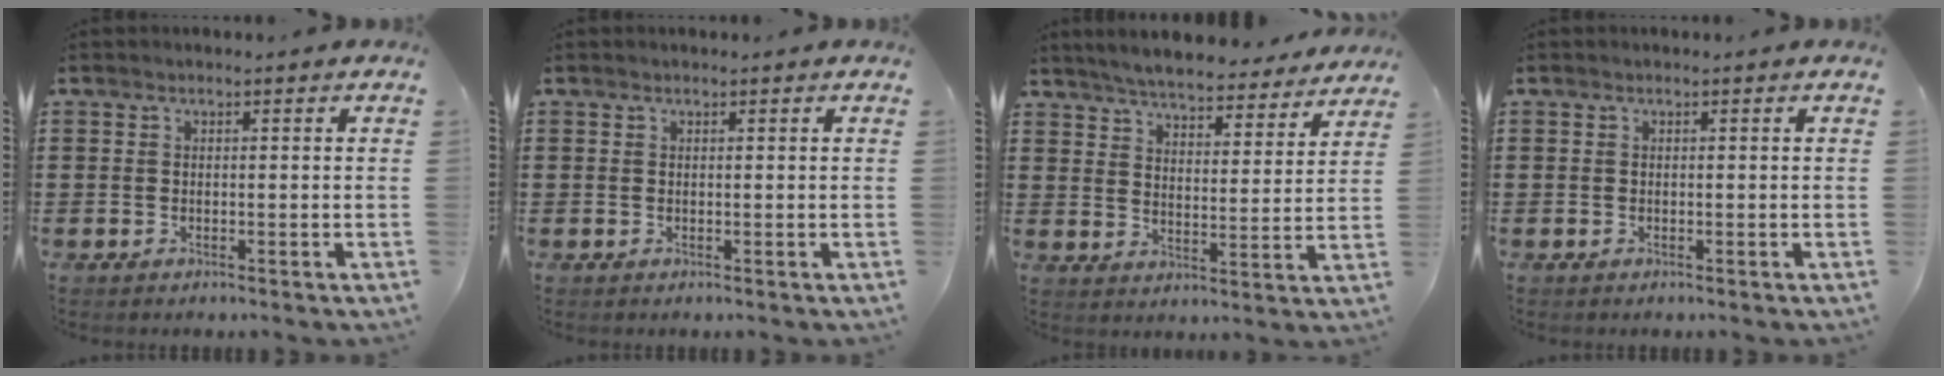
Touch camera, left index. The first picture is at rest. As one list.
[{"total": 0.0}, {"total": 5.3, "force": [5.2, -0.1, 0.9], "torque": [-0.042, -0.034, 0.090]}, {"total": 0.0}]